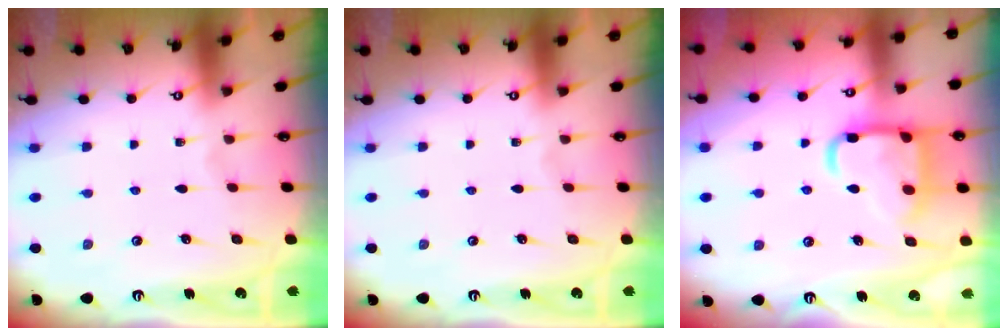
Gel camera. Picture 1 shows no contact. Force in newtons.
{"total": 0.0}
{"total": 15.9, "press": 15.8, "slide": 1.3}